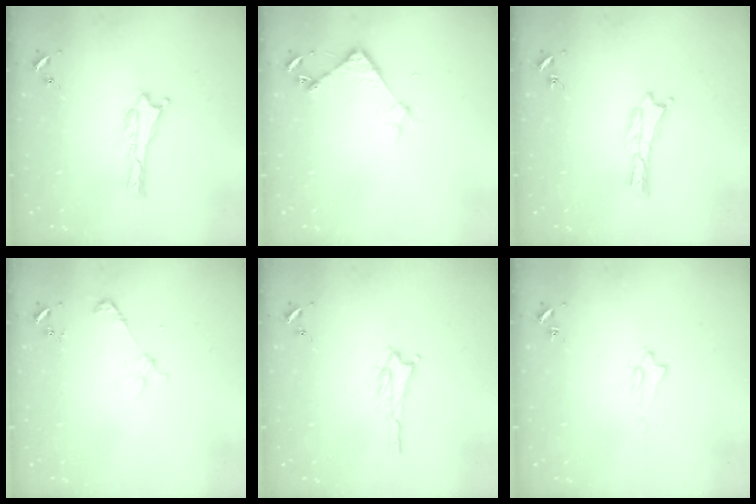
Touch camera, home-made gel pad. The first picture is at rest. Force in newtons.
{"total": 3.7, "press": 3.7, "slide": 0.3}
{"total": 0.0}
{"total": 2.2, "press": 2.2, "slide": 0.2}
{"total": 1.5, "press": 1.5, "slide": 0.3}
{"total": 1.6, "press": 1.6, "slide": 0.2}